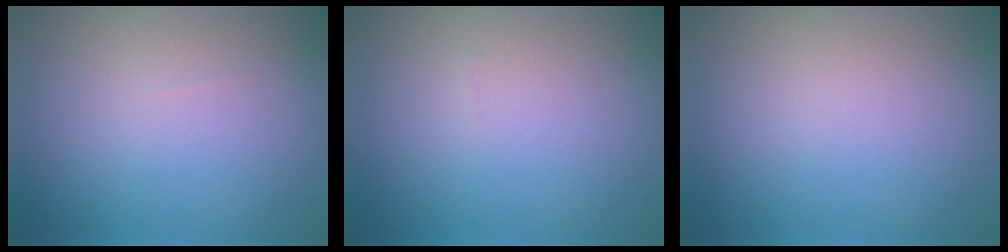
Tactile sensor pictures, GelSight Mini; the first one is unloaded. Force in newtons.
{"total": 0.0}
{"total": 0.0}